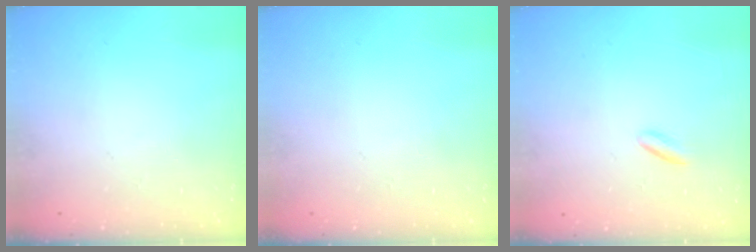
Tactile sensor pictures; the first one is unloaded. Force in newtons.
{"total": 0.0}
{"total": 2.6, "press": 2.5, "slide": 0.7}